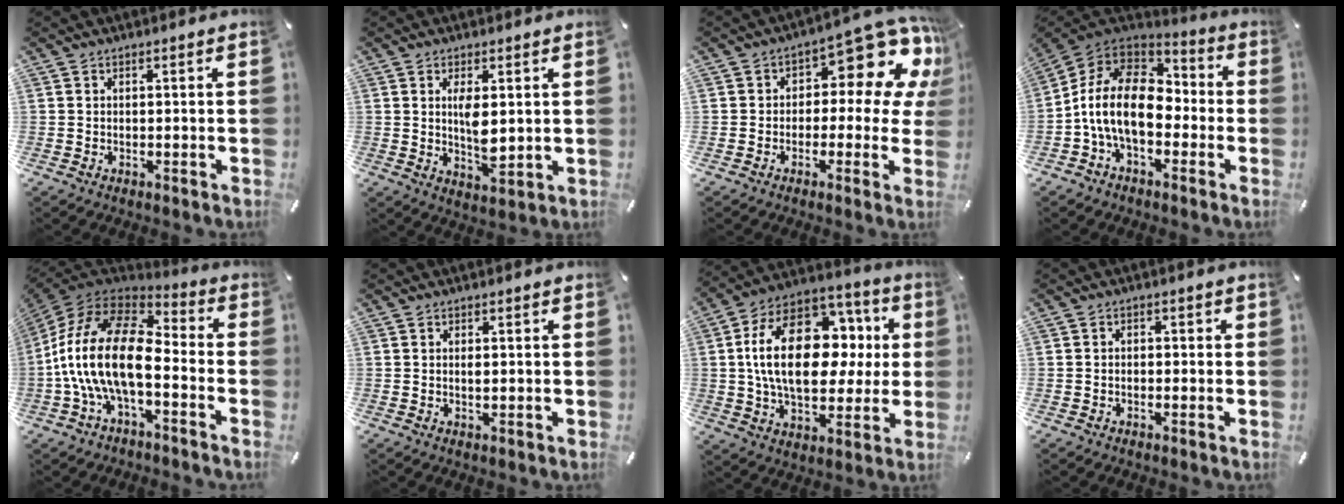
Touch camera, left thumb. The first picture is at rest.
{"total": 6.4, "force": [1.6, 2.7, 5.6], "torque": [-0.104, -0.013, 0.021]}
{"total": 12.2, "force": [5.7, 6.6, 8.6], "torque": [-0.108, -0.046, 0.093]}
{"total": 15.5, "force": [-3.6, 10.1, 11.2], "torque": [-0.238, 0.026, -0.067]}
{"total": 20.3, "force": [-4.5, 10.2, 17.0], "torque": [-0.358, 0.016, -0.076]}
{"total": 0.8, "force": [0.1, 0.3, 0.8], "torque": [-0.017, -0.001, 0.003]}
{"total": 23.4, "force": [3.6, 15.1, 17.5], "torque": [-0.310, 0.005, 0.066]}
{"total": 1.3, "force": [-0.8, 0.8, 0.6], "torque": [-0.011, 0.006, -0.017]}